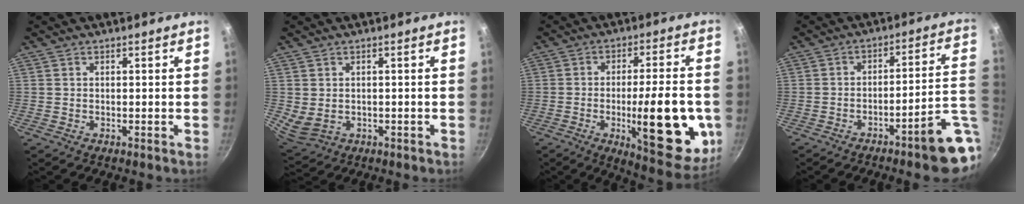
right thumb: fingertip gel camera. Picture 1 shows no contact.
{"total": 4.2, "force": [-0.2, 3.1, 2.8], "torque": [-0.053, -0.006, 0.015]}
{"total": 20.8, "force": [-4.7, 6.3, 19.3], "torque": [-0.236, 0.004, -0.062]}
{"total": 13.9, "force": [-4.9, 3.1, 12.7], "torque": [-0.138, 0.032, -0.064]}